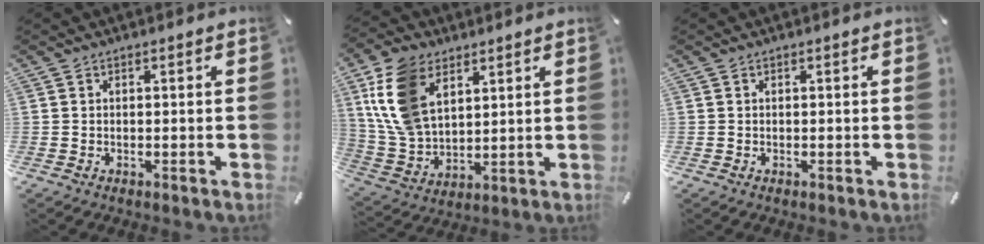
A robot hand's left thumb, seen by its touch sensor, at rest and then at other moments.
{"total": 14.5, "force": [6.5, 9.7, 8.7], "torque": [-0.225, -0.010, 0.120]}
{"total": 0.0}